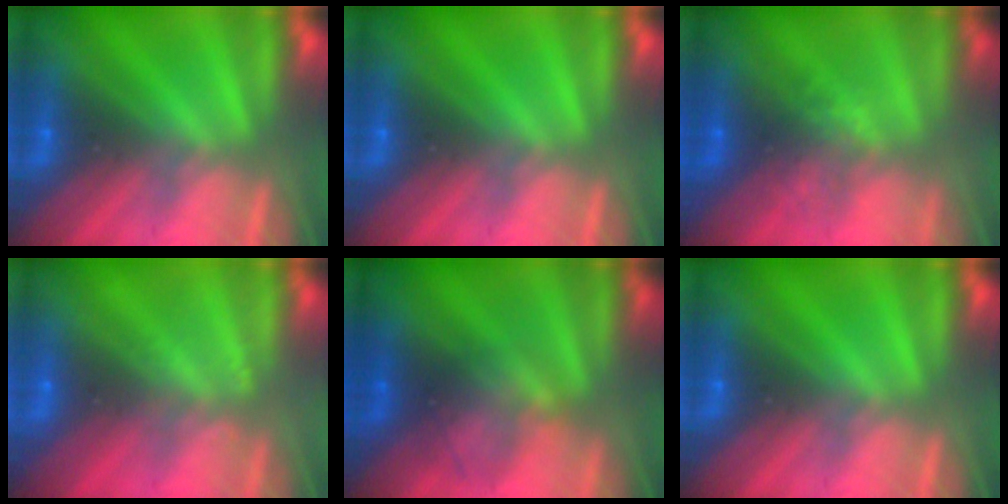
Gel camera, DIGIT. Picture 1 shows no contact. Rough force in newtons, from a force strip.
{"total": 0.0}
{"total": 3.8}
{"total": 1.8}
{"total": 1.7}
{"total": 0.0}